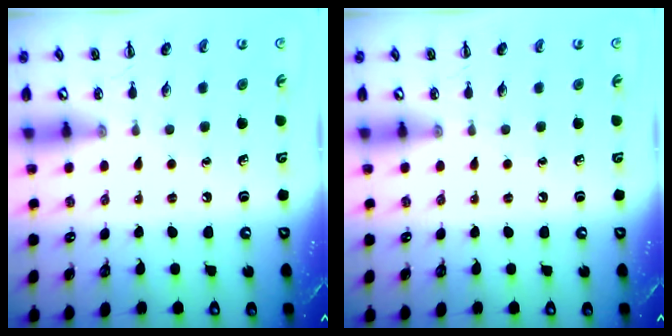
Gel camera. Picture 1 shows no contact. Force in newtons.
{"total": 0.0}